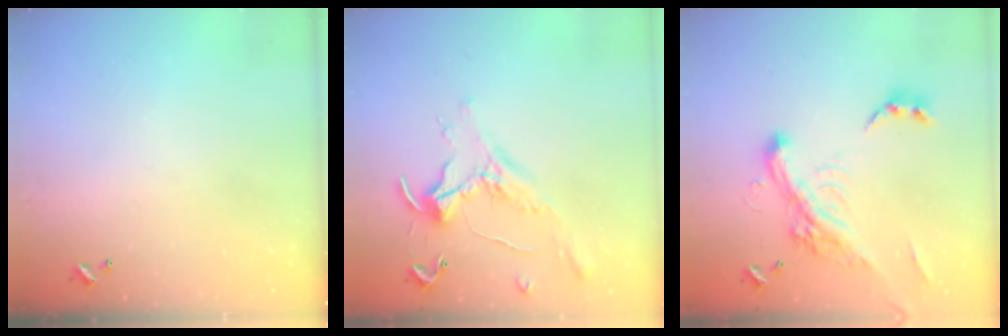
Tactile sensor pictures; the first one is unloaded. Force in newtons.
{"total": 1.1, "press": 1.0, "slide": 0.4}
{"total": 8.3, "press": 8.0, "slide": 1.9}